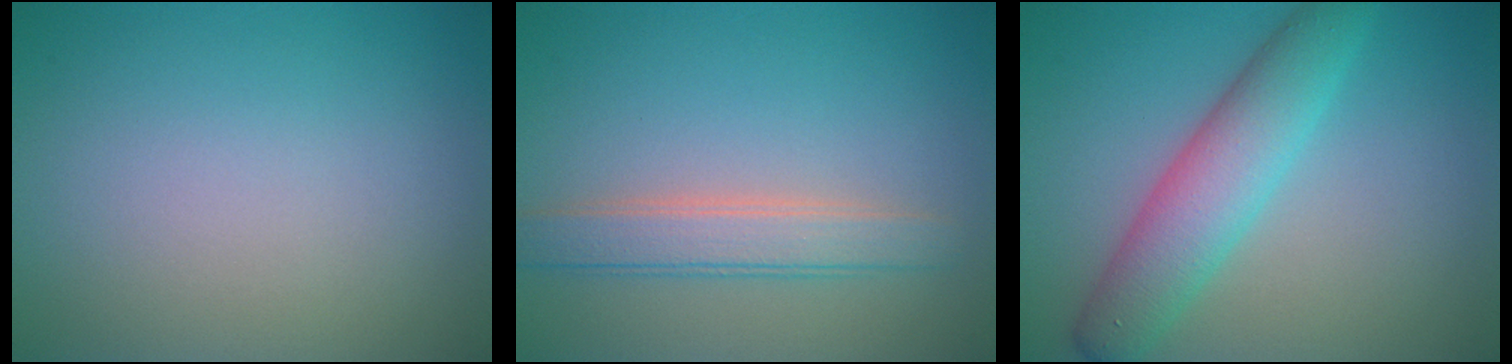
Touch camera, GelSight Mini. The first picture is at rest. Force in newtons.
{"total": 3.2, "press": 3.2, "slide": 0.2}
{"total": 5.4, "press": 5.4, "slide": 0.2}